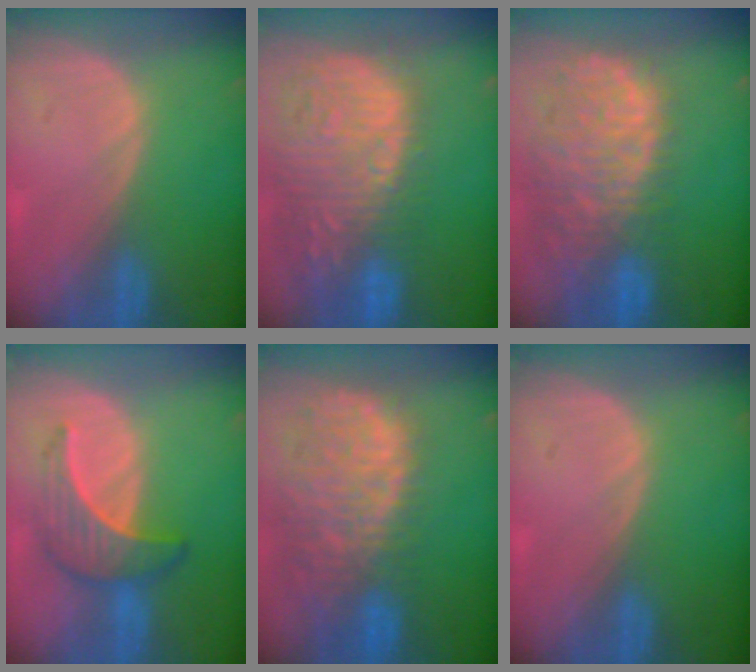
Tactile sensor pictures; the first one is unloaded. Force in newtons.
{"total": 15.8, "press": 12.9, "slide": 9.1}
{"total": 13.5, "press": 11.1, "slide": 7.8}
{"total": 6.5, "press": 6.4, "slide": 1.1}
{"total": 13.7, "press": 11.1, "slide": 7.9}
{"total": 0.0}